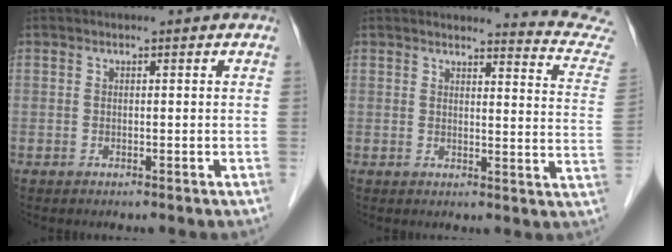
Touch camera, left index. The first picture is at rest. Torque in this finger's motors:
{"motor_torque": [0.79, -1.13, 0.36, 0.03]}